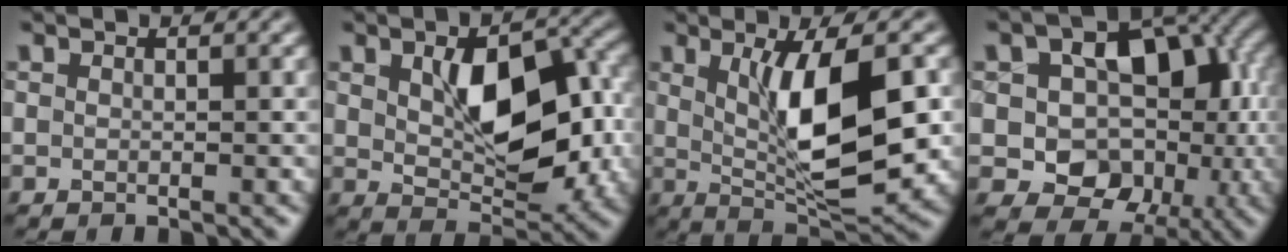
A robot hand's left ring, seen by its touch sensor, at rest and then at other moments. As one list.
[{"total": 8.9, "force": [0.6, 5.2, 7.3], "torque": [-0.123, -0.005, 0.017]}, {"total": 8.9, "force": [1.0, 2.8, 8.4], "torque": [-0.137, -0.010, 0.024]}, {"total": 11.8, "force": [0.2, 8.7, 7.9], "torque": [-0.097, -0.014, 0.005]}]